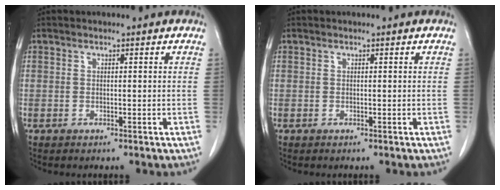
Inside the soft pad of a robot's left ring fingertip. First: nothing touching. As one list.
[{"total": 0.0}]